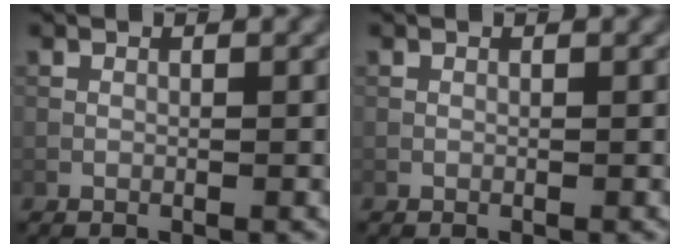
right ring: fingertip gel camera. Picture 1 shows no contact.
{"total": 0.0}